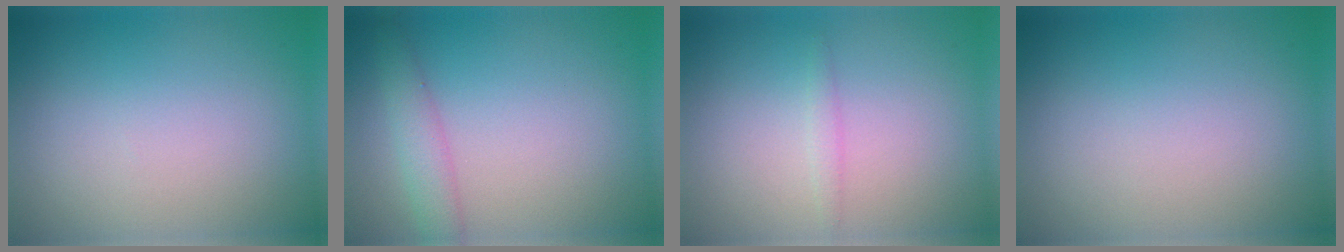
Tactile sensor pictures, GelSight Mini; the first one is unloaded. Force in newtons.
{"total": 2.5, "press": 2.5, "slide": 0.1}
{"total": 0.9, "press": 0.9, "slide": 0.0}
{"total": 0.0}